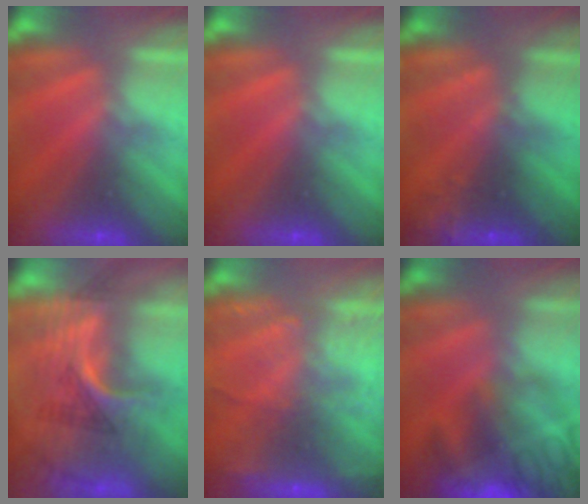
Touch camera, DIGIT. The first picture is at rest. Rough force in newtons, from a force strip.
{"total": 0.0}
{"total": 2.8}
{"total": 2.8}
{"total": 6.7}
{"total": 7.5}